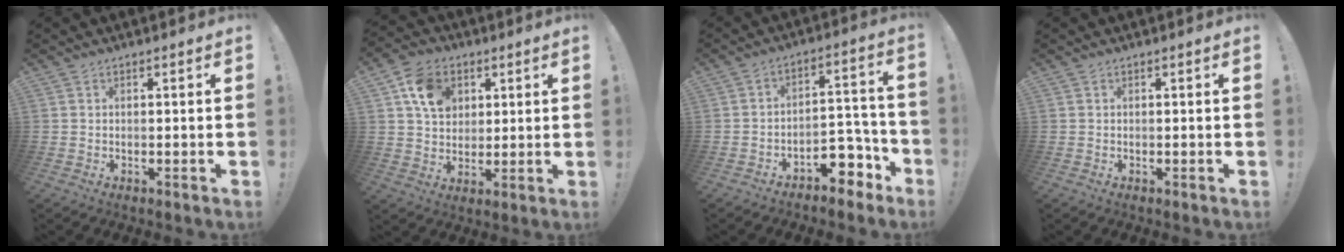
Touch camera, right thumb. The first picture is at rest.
{"total": 11.8, "force": [4.7, 9.3, 5.5], "torque": [-0.086, -0.007, 0.093]}
{"total": 10.7, "force": [-7.0, 5.8, 5.6], "torque": [-0.047, 0.048, -0.117]}
{"total": 0.0}